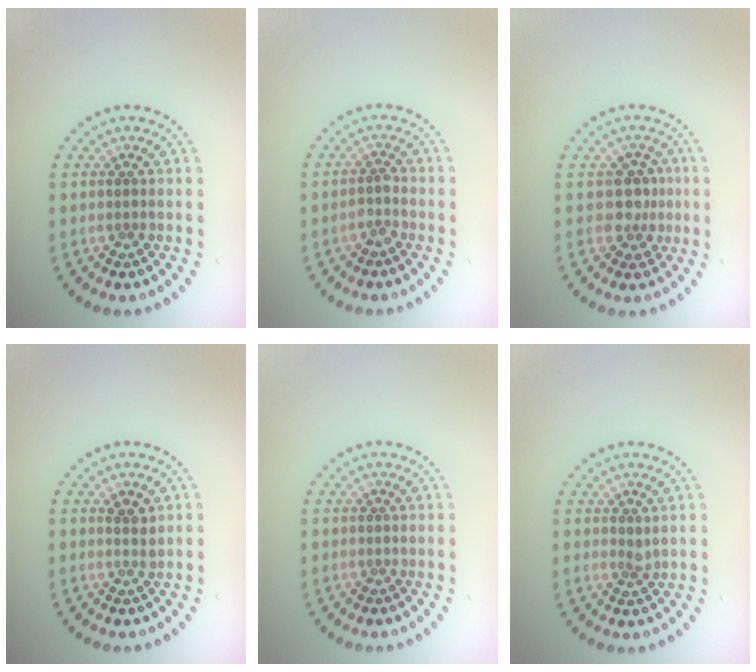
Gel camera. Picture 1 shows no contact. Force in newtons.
{"total": 1.2, "press": 1.1, "slide": 0.6}
{"total": 2.6, "press": 2.4, "slide": 1.1}
{"total": 1.3, "press": 1.1, "slide": 0.7}
{"total": 0.0}
{"total": 0.7, "press": 0.5, "slide": 0.4}